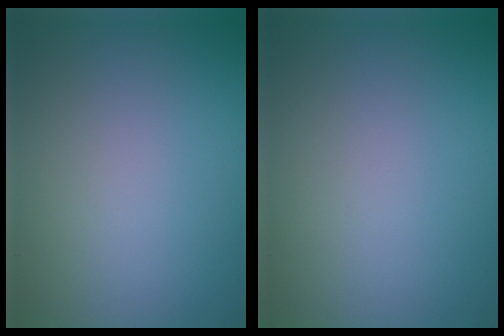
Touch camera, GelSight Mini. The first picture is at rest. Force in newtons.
{"total": 0.0}